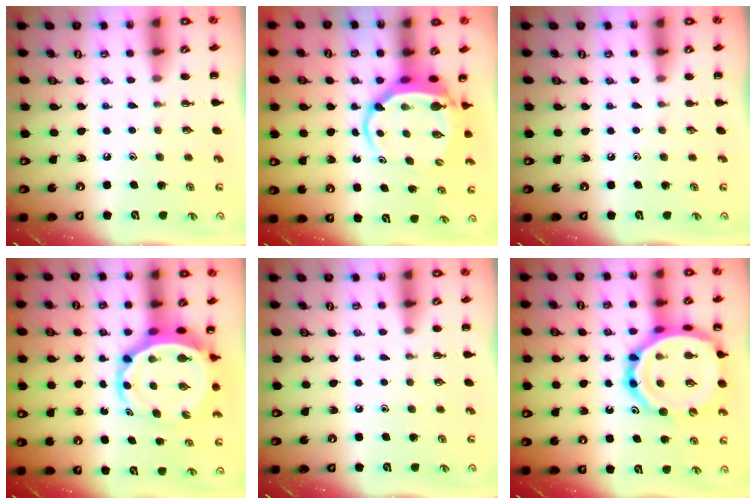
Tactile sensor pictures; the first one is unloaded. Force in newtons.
{"total": 5.9, "press": 5.8, "slide": 1.1}
{"total": 0.0}
{"total": 8.0, "press": 7.7, "slide": 2.2}
{"total": 0.0}
{"total": 21.2, "press": 20.9, "slide": 3.5}